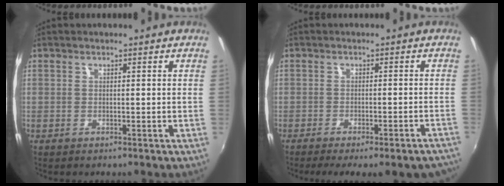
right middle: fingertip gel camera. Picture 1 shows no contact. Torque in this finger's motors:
{"motor_torque": [1.07, -1.07, 0.16, 0.06]}